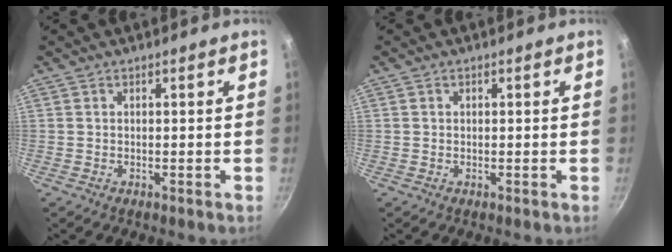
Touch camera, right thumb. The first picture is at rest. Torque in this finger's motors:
{"motor_torque": [-0.47, -0.23, -0.11, -0.02, 0.05]}